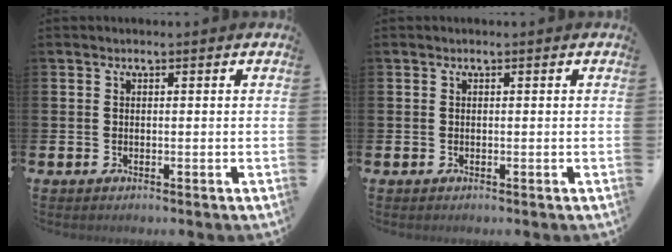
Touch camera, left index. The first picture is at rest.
{"total": 0.0}